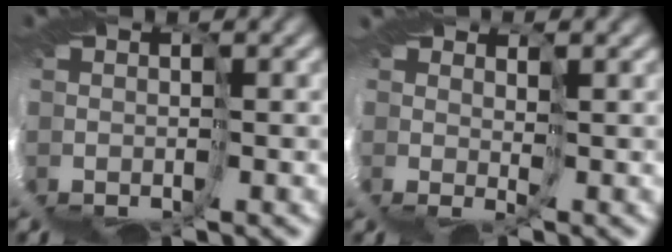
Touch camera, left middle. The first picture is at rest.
{"total": 2.2, "force": [2.1, -0.4, 0.4], "torque": [-0.002, -0.002, 0.029]}